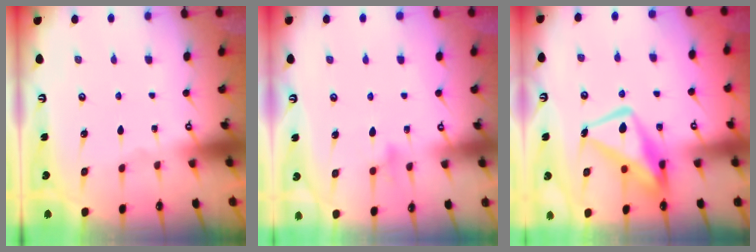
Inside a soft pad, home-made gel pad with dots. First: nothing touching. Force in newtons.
{"total": 8.9, "press": 8.9, "slide": 0.8}
{"total": 11.9, "press": 11.8, "slide": 1.3}